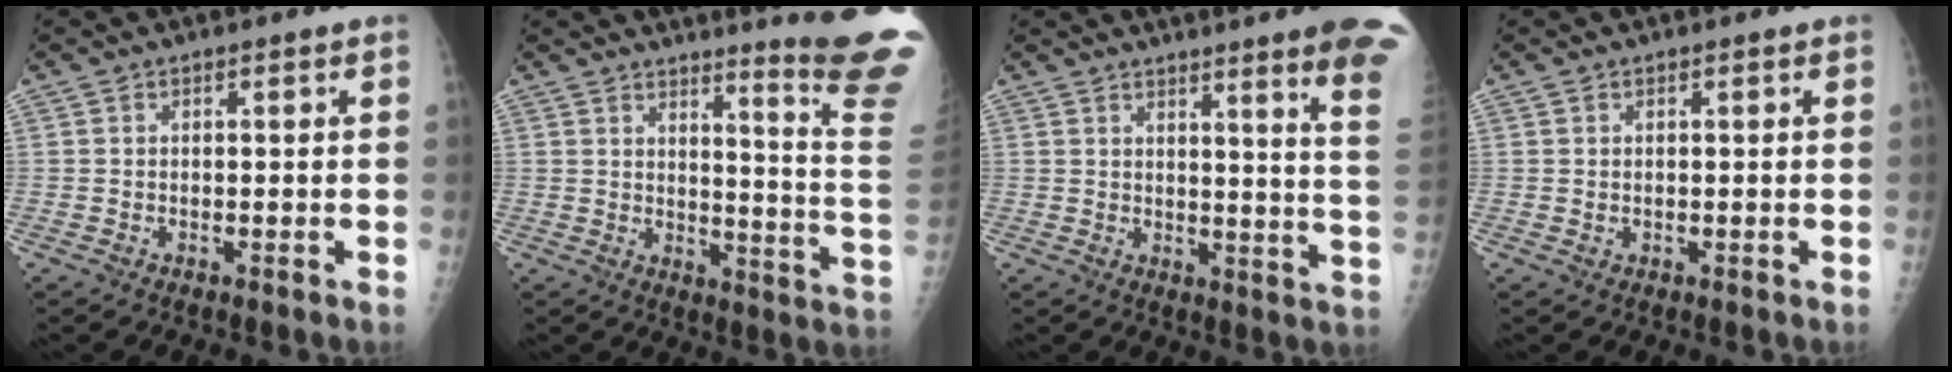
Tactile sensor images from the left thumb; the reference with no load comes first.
{"total": 18.0, "force": [14.9, -1.0, 10.0], "torque": [-0.114, -0.171, 0.173]}
{"total": 16.0, "force": [11.7, -0.4, 11.0], "torque": [-0.120, -0.079, 0.123]}
{"total": 0.9, "force": [0.3, 0.5, 0.6], "torque": [-0.009, 0.000, 0.010]}